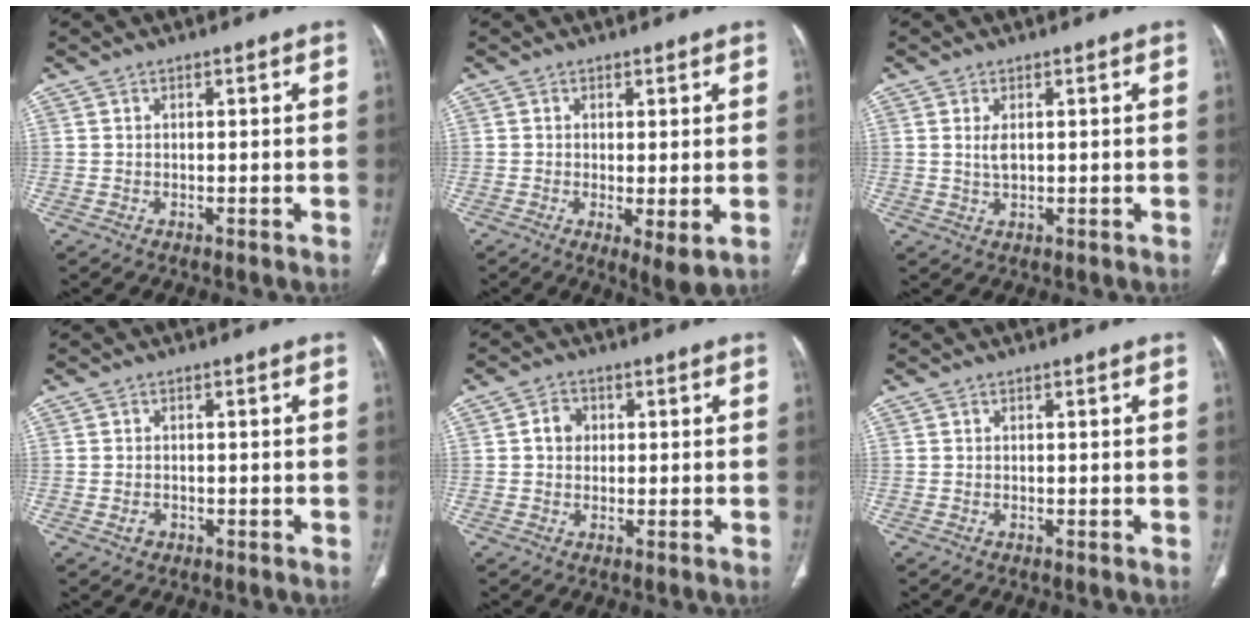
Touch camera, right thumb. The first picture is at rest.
{"total": 4.7, "force": [-0.8, 1.3, 4.4], "torque": [-0.080, -0.019, -0.014]}
{"total": 2.5, "force": [0.6, 1.2, 2.1], "torque": [-0.044, -0.004, 0.015]}
{"total": 1.6, "force": [-0.6, 1.3, 0.8], "torque": [-0.015, 0.006, -0.007]}
{"total": 3.3, "force": [0.4, 2.8, 1.6], "torque": [-0.015, 0.008, 0.003]}
{"total": 0.0}